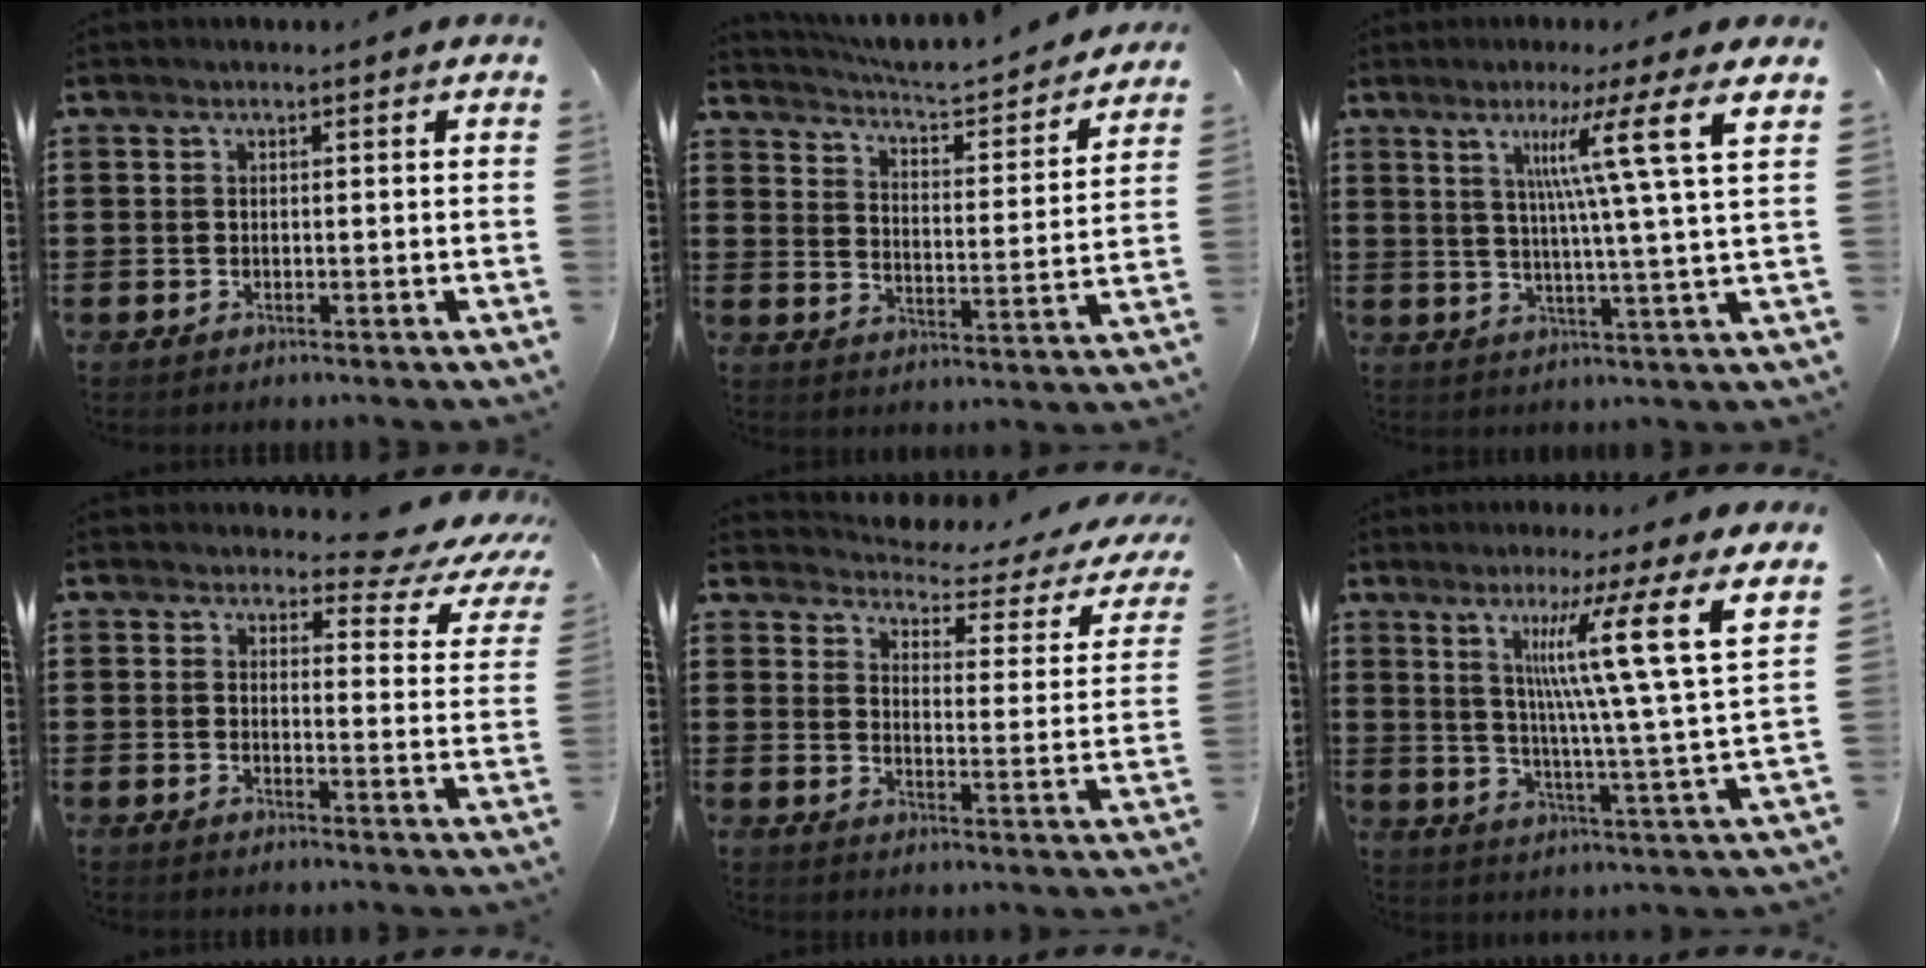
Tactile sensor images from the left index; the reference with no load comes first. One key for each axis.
{"total": 4.0, "fx": 3.9, "fy": -0.3, "fz": 0.8, "tx": -0.039, "ty": -0.036, "tz": 0.057}
{"total": 10.5, "fx": 4.6, "fy": -1.6, "fz": 9.3, "tx": -0.176, "ty": -0.002, "tz": 0.062}
{"total": 4.6, "fx": 3.7, "fy": 1.4, "fz": 2.3, "tx": -0.040, "ty": -0.021, "tz": 0.058}
{"total": 2.7, "fx": 2.5, "fy": 0.2, "fz": 1.0, "tx": -0.033, "ty": -0.027, "tz": 0.031}
{"total": 12.5, "fx": 6.6, "fy": -0.3, "fz": 10.7, "tx": -0.190, "ty": -0.032, "tz": 0.093}